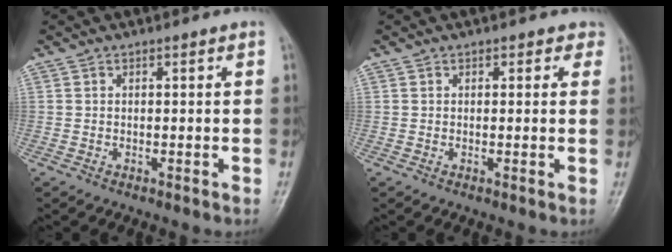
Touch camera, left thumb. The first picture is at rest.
{"total": 2.3, "force": [1.4, 1.7, 0.5], "torque": [0.028, -0.004, 0.004]}